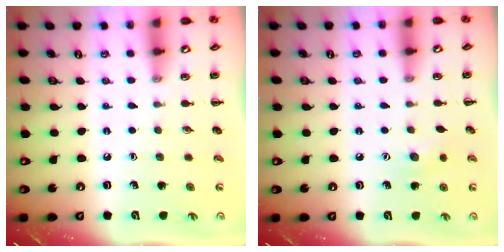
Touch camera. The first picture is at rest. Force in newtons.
{"total": 6.3, "press": 6.1, "slide": 1.6}